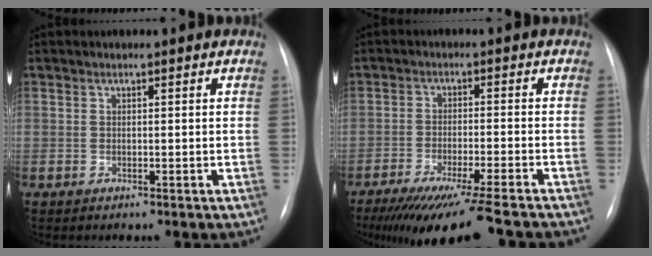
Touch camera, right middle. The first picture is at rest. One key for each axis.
{"total": 16.1, "fx": -13.6, "fy": -0.2, "fz": 8.7, "tx": -0.120, "ty": -0.048, "tz": -0.202}